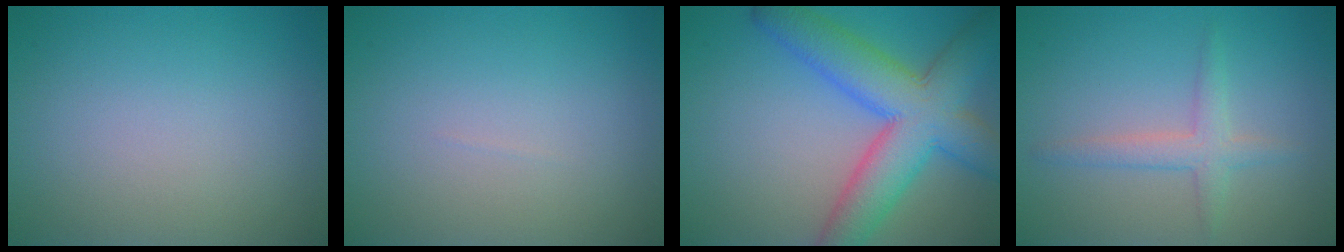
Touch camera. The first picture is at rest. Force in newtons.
{"total": 0.0}
{"total": 9.2, "press": 9.2, "slide": 0.3}
{"total": 2.2, "press": 2.2, "slide": 0.0}